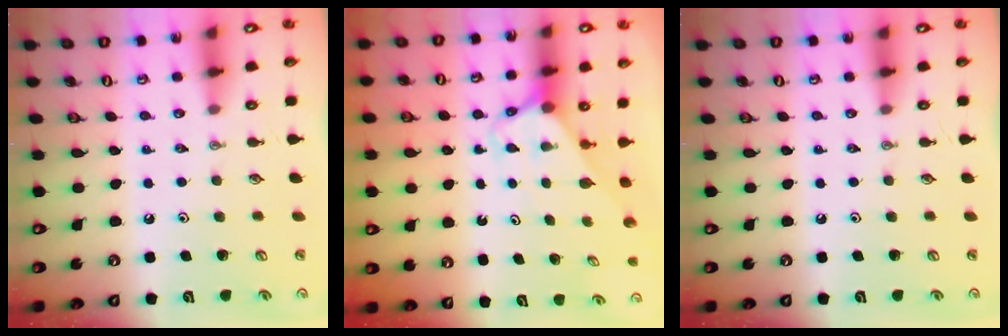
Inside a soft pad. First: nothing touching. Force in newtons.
{"total": 2.6, "press": 2.6, "slide": 0.1}
{"total": 0.0}